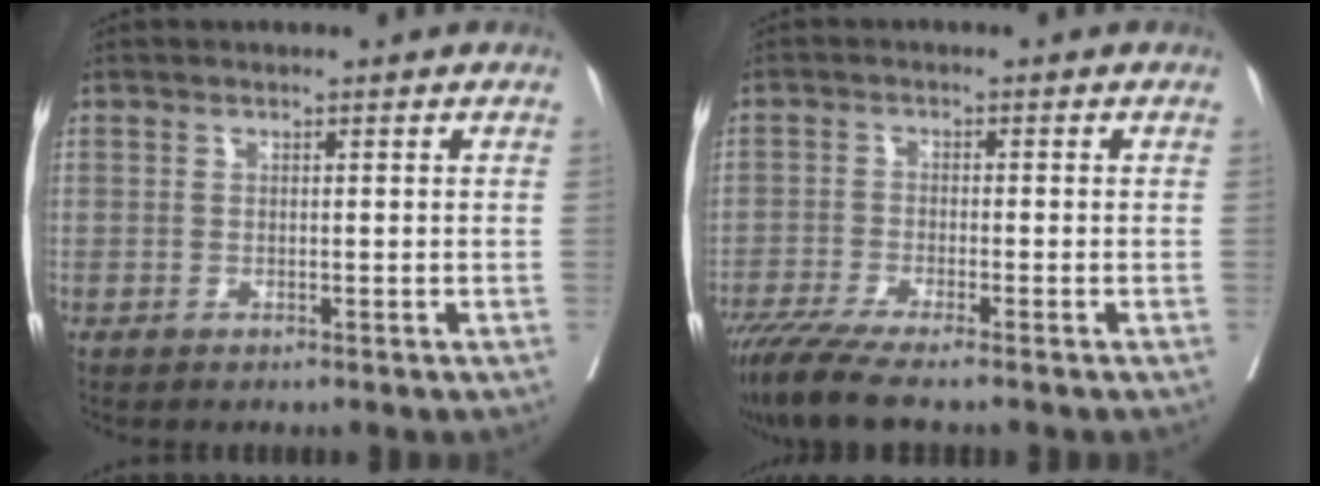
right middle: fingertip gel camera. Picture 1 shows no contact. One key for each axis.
{"total": 7.6, "fx": -6.3, "fy": -0.2, "fz": 4.2, "tx": -0.066, "ty": -0.023, "tz": -0.110}